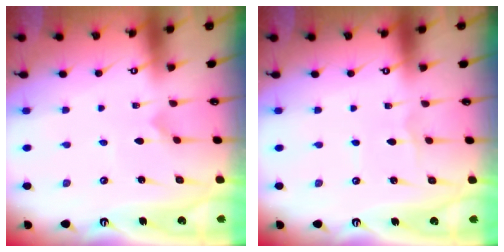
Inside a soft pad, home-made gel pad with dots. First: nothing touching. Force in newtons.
{"total": 1.3, "press": 1.3, "slide": 0.1}